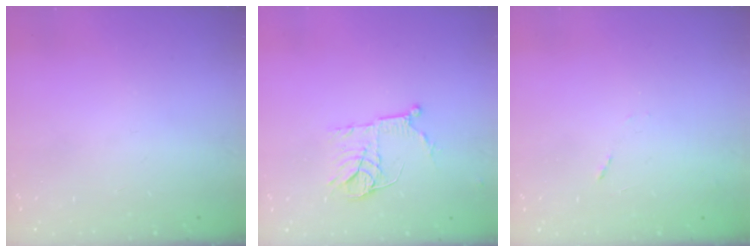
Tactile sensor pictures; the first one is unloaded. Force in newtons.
{"total": 11.2, "press": 11.1, "slide": 0.7}
{"total": 5.3, "press": 5.3, "slide": 0.5}